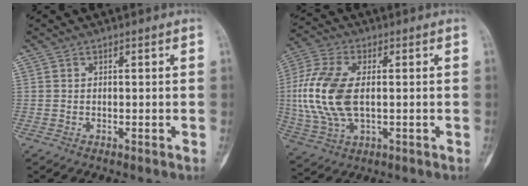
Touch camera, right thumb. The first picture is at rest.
{"total": 15.1, "force": [0.3, 8.2, 12.7], "torque": [-0.284, 0.003, 0.006]}